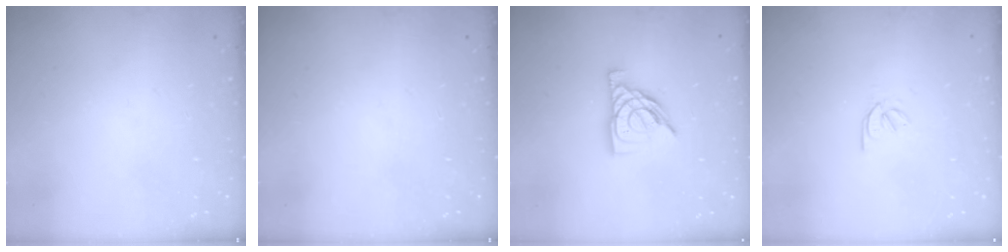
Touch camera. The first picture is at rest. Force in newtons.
{"total": 0.0}
{"total": 11.1, "press": 11.0, "slide": 1.0}
{"total": 2.5, "press": 2.4, "slide": 0.5}